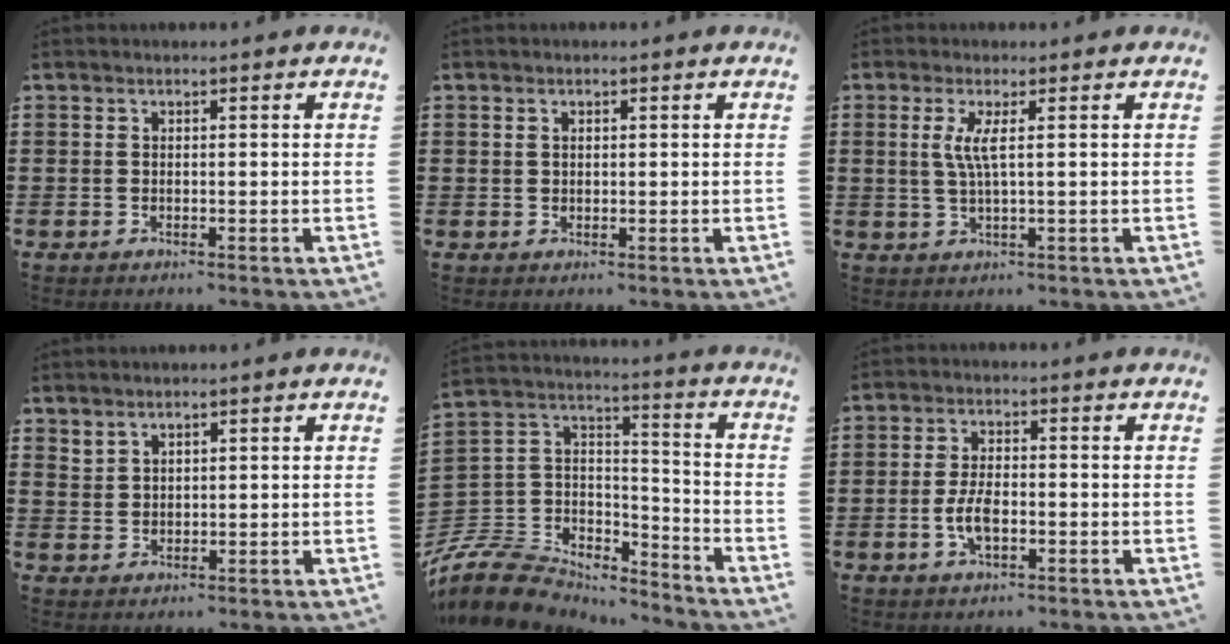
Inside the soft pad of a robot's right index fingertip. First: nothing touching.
{"total": 0.7, "force": [0.3, 0.4, 0.5], "torque": [-0.013, 0.002, 0.006]}
{"total": 3.7, "force": [0.6, 0.1, 3.7], "torque": [-0.080, -0.007, 0.006]}
{"total": 1.8, "force": [1.7, 0.7, 0.2], "torque": [-0.007, 0.001, 0.034]}
{"total": 10.1, "force": [-8.4, 4.9, 2.6], "torque": [-0.094, 0.004, -0.170]}
{"total": 4.7, "force": [-1.1, 2.0, 4.1], "torque": [-0.094, -0.004, -0.024]}